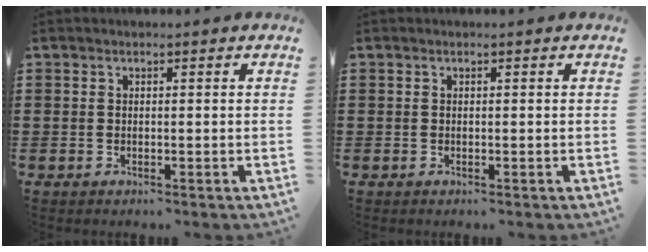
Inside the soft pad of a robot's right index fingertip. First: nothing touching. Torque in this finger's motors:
{"motor_torque": [-0.77, 0.77, 0.00, 0.00]}